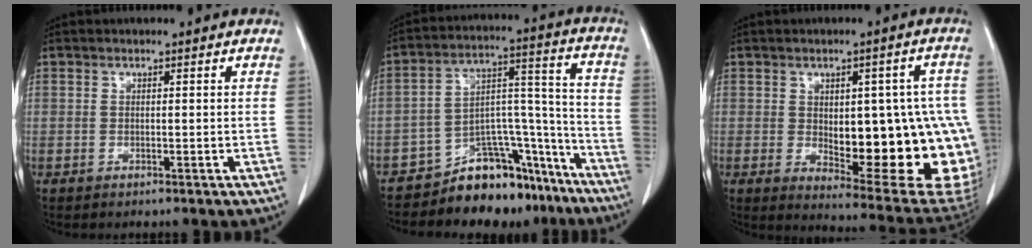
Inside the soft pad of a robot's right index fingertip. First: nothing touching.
{"total": 14.4, "force": [-12.0, 5.5, 5.5], "torque": [-0.054, 0.075, -0.191]}
{"total": 20.8, "force": [-2.2, 7.1, 19.4], "torque": [-0.178, 0.015, 0.003]}